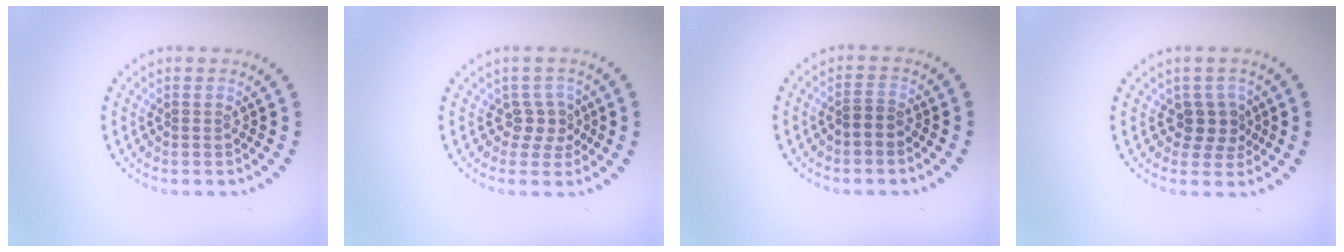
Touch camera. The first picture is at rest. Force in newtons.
{"total": 2.0, "press": 1.6, "slide": 1.3}
{"total": 1.5, "press": 1.3, "slide": 0.7}
{"total": 2.5, "press": 1.9, "slide": 1.5}